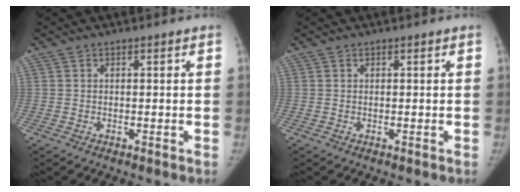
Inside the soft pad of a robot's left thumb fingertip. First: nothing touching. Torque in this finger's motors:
{"motor_torque": [0.02, 0.02, 0.00, 0.00, 0.00]}